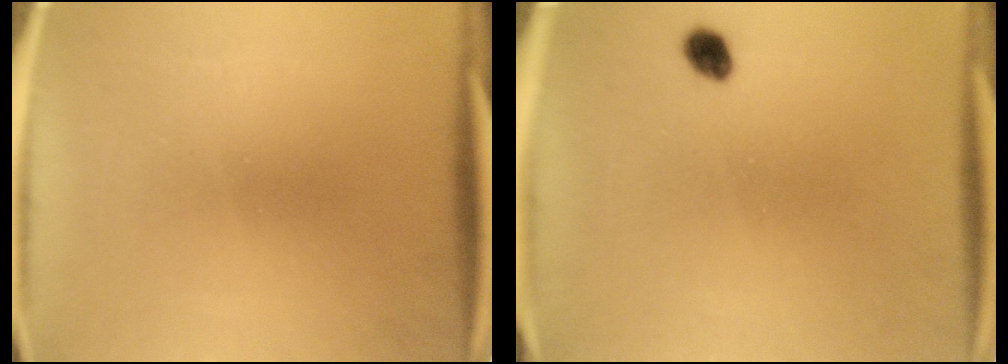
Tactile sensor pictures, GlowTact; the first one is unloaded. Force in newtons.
{"total": 2.0}